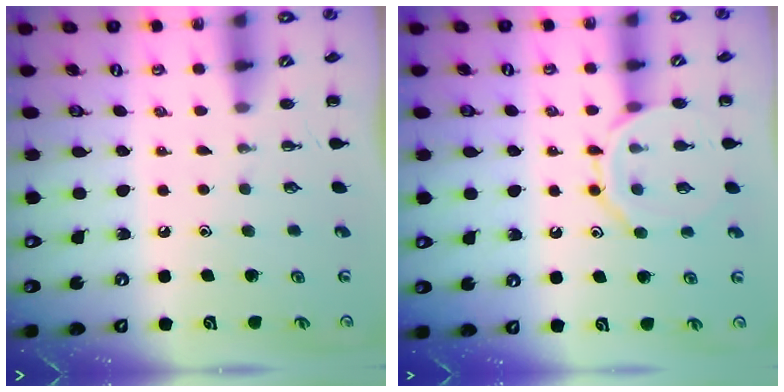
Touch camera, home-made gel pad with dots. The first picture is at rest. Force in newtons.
{"total": 11.2, "press": 11.1, "slide": 0.7}